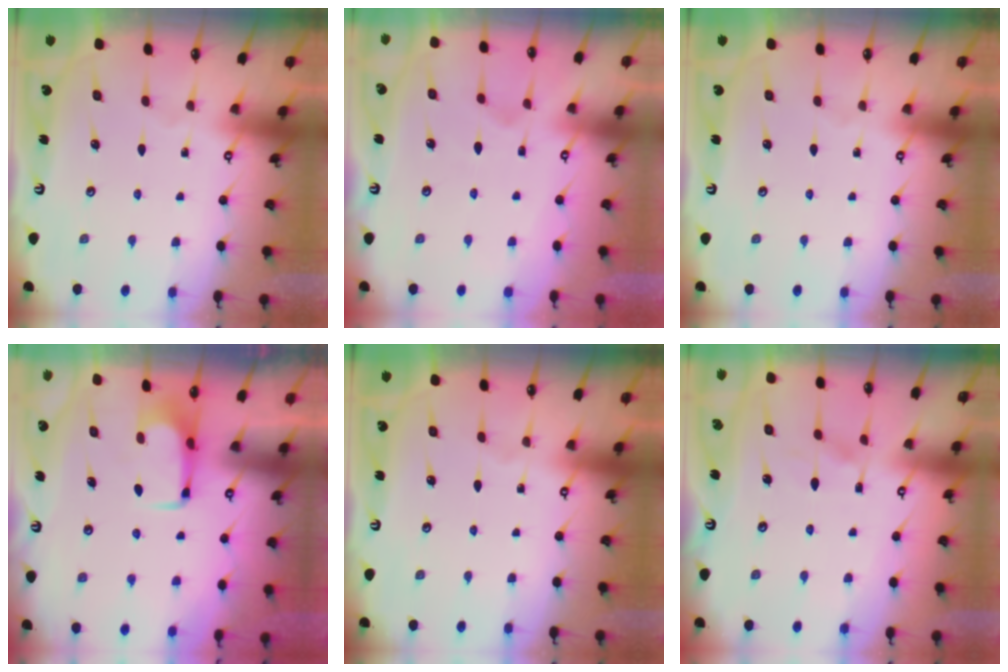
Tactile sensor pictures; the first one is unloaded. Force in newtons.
{"total": 2.2, "press": 1.9, "slide": 1.1}
{"total": 0.0}
{"total": 1.5, "press": 1.5, "slide": 0.5}
{"total": 0.0}
{"total": 6.1, "press": 6.1, "slide": 0.7}